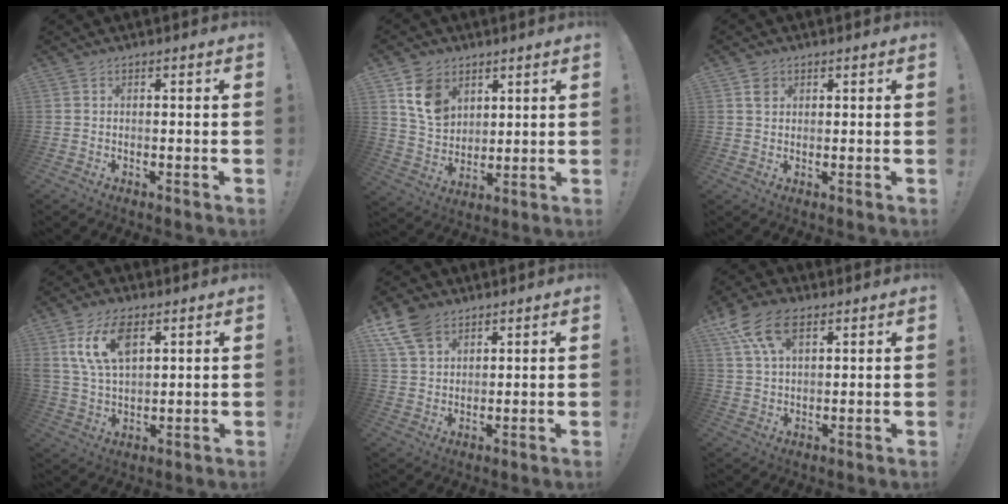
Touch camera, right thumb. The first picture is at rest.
{"total": 10.8, "force": [5.8, 7.4, 5.3], "torque": [-0.087, -0.021, 0.115]}
{"total": 2.3, "force": [1.2, 1.9, 0.6], "torque": [-0.002, -0.002, 0.022]}
{"total": 12.2, "force": [5.8, 6.9, 8.2], "torque": [-0.163, -0.009, 0.107]}
{"total": 10.1, "force": [6.4, 6.4, 4.5], "torque": [-0.088, -0.024, 0.129]}
{"total": 12.5, "force": [6.6, 7.2, 7.8], "torque": [-0.154, -0.017, 0.124]}